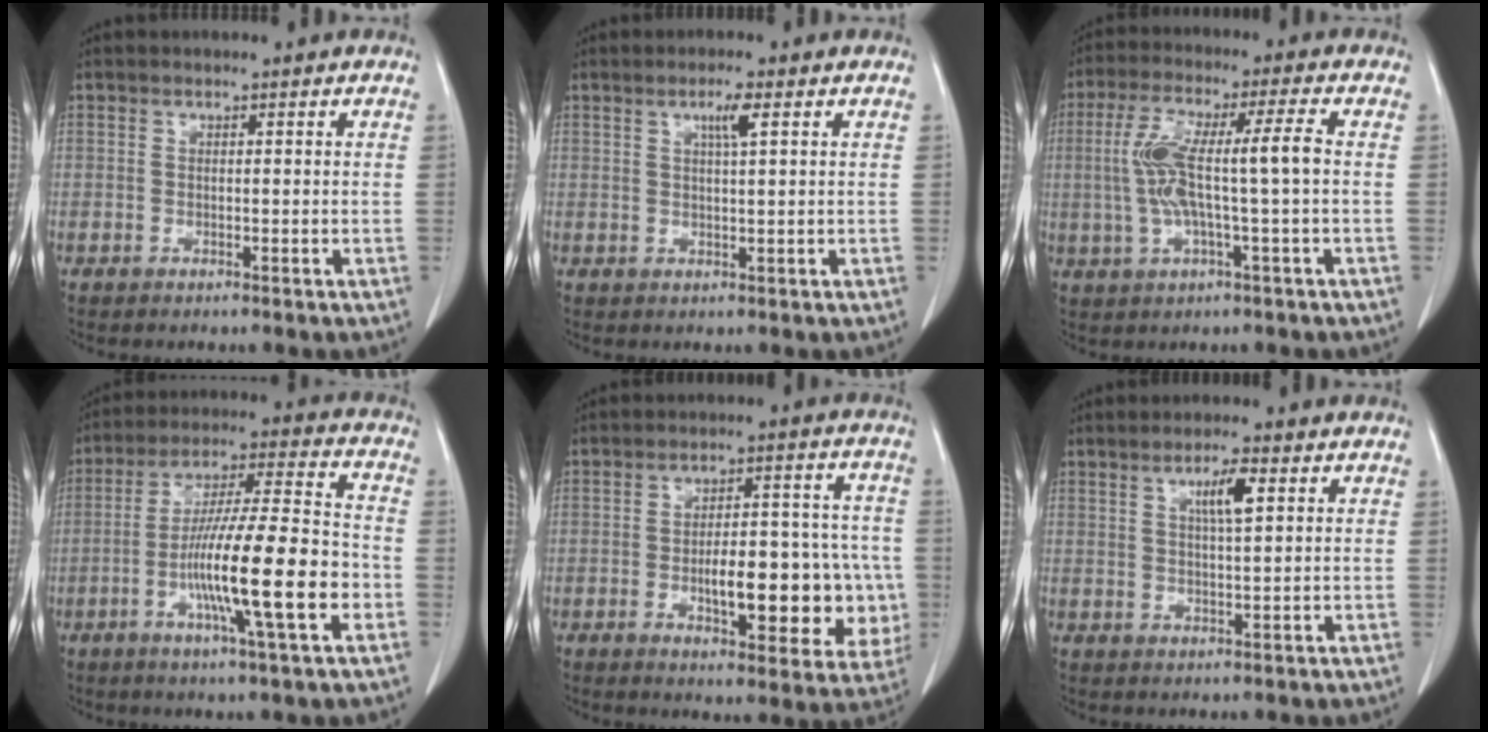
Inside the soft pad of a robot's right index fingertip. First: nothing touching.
{"total": 2.9, "force": [1.3, 0.0, 2.6], "torque": [-0.048, 0.000, 0.022]}
{"total": 10.3, "force": [0.0, 0.7, 10.2], "torque": [-0.208, 0.023, 0.000]}
{"total": 17.2, "force": [-4.9, 0.7, 16.5], "torque": [-0.286, -0.005, -0.084]}
{"total": 15.6, "force": [-3.2, 5.8, 14.2], "torque": [-0.166, 0.027, -0.032]}
{"total": 4.6, "force": [1.8, 0.6, 4.2], "torque": [-0.075, 0.001, 0.032]}